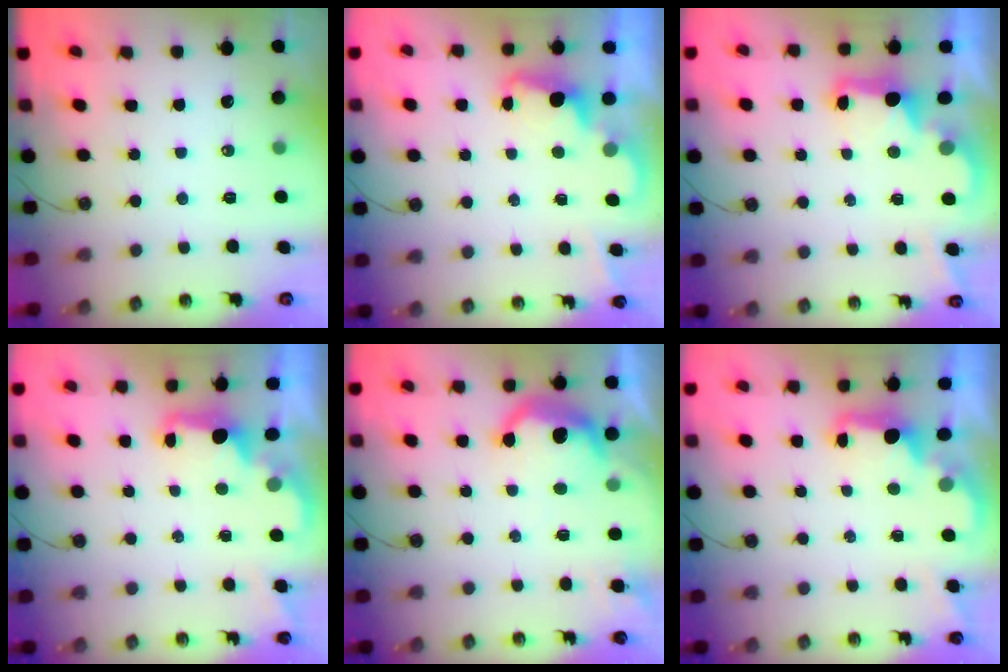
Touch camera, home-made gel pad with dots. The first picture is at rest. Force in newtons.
{"total": 2.5, "press": 2.4, "slide": 0.5}
{"total": 2.9, "press": 2.8, "slide": 0.6}
{"total": 2.3, "press": 2.2, "slide": 0.8}
{"total": 10.1, "press": 10.1, "slide": 0.5}
{"total": 2.3, "press": 2.2, "slide": 0.8}